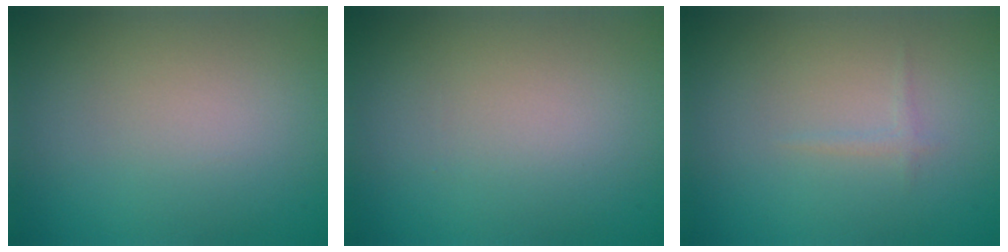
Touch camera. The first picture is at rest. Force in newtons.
{"total": 0.0}
{"total": 0.6, "press": 0.6, "slide": 0.0}